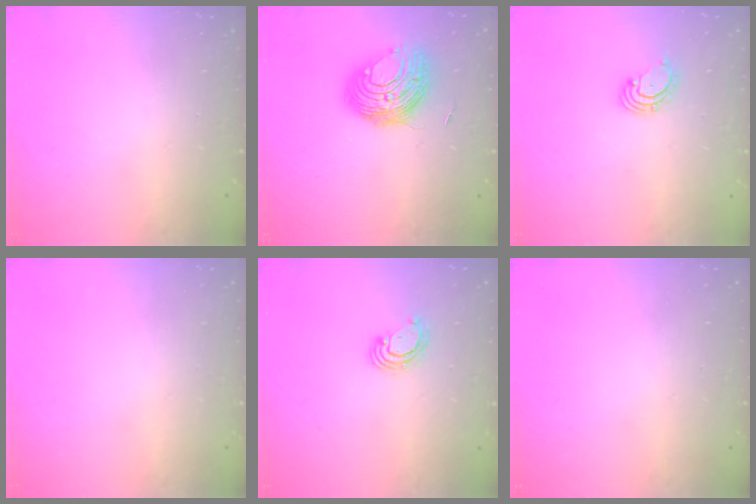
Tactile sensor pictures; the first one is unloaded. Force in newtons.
{"total": 10.7, "press": 10.7, "slide": 0.6}
{"total": 2.2, "press": 2.1, "slide": 0.7}
{"total": 0.0}
{"total": 3.6, "press": 3.6, "slide": 0.2}
{"total": 0.0}